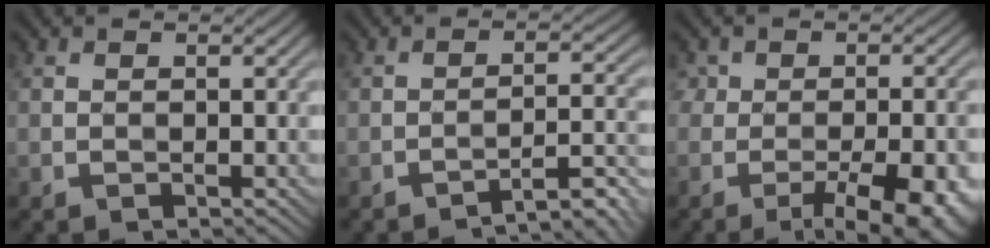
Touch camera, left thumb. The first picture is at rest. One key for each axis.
{"total": 5.2, "fx": -4.1, "fy": 0.6, "fz": 3.1, "tx": -0.042, "ty": 0.023, "tz": -0.063}
{"total": 11.3, "fx": -5.0, "fy": 5.8, "fz": 8.4, "tx": -0.072, "ty": 0.017, "tz": -0.067}